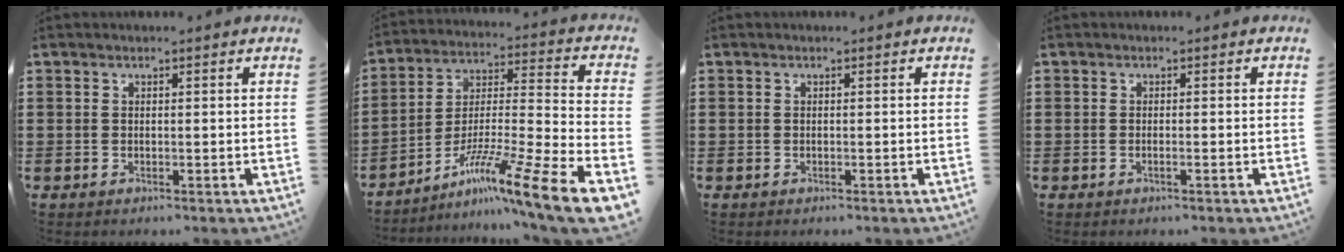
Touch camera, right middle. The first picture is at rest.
{"total": 12.0, "force": [-8.4, -0.4, 8.6], "torque": [-0.148, -0.004, -0.163]}
{"total": 0.8, "force": [-0.7, 0.3, 0.2], "torque": [-0.005, 0.001, -0.015]}
{"total": 0.9, "force": [-0.7, 0.1, 0.5], "torque": [-0.012, -0.002, -0.013]}